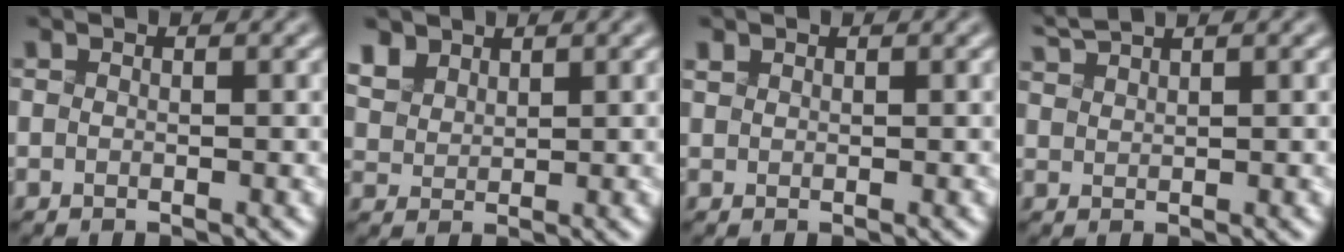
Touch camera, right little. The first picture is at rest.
{"total": 4.5, "force": [2.9, 2.8, 2.0], "torque": [-0.084, 0.011, 0.066]}
{"total": 0.5, "force": [0.4, 0.4, 0.1], "torque": [-0.008, 0.007, 0.011]}
{"total": 2.2, "force": [2.1, -0.1, 0.7], "torque": [-0.024, 0.014, 0.053]}